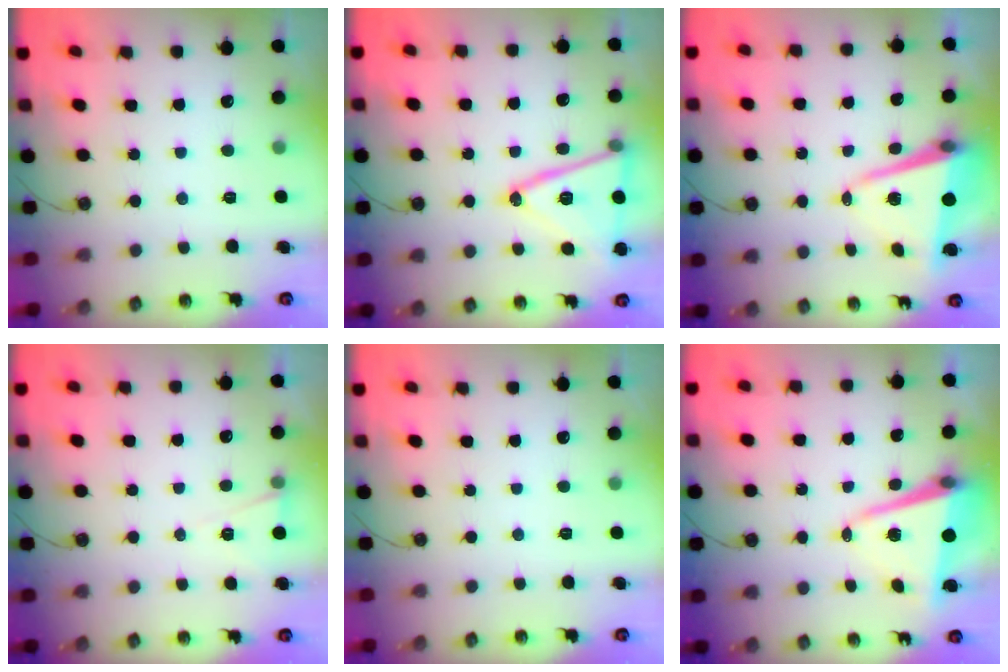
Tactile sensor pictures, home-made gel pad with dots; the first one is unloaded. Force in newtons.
{"total": 18.6, "press": 18.3, "slide": 3.5}
{"total": 9.5, "press": 9.3, "slide": 1.7}
{"total": 5.2, "press": 3.1, "slide": 4.2}
{"total": 0.0}
{"total": 9.5, "press": 9.3, "slide": 1.7}